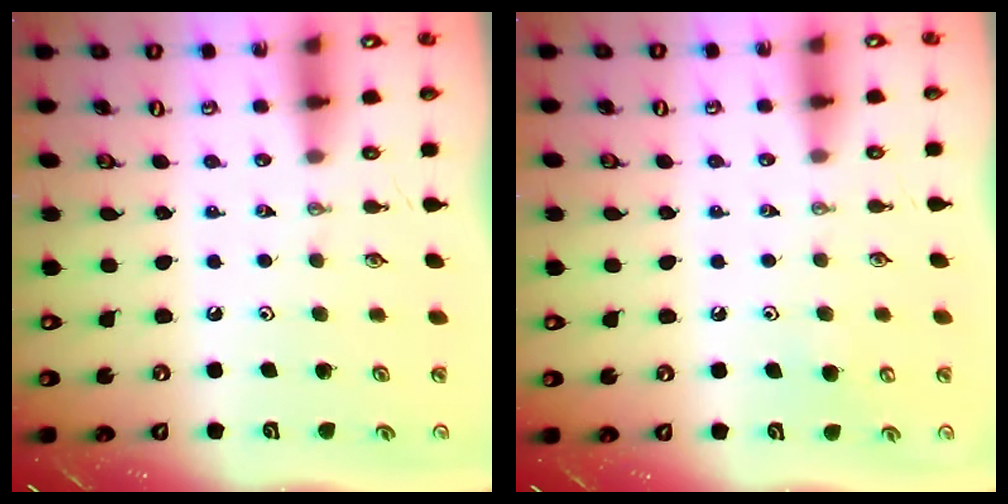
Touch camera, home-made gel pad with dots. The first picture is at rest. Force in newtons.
{"total": 4.3, "press": 4.3, "slide": 0.3}